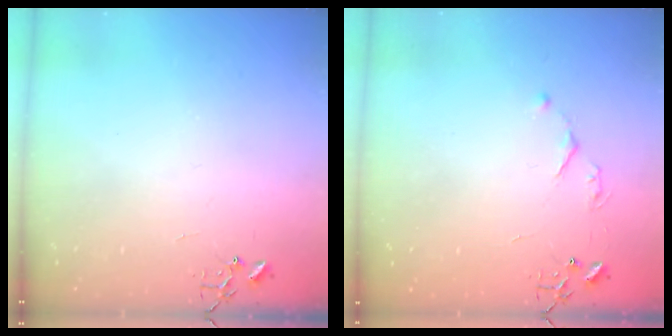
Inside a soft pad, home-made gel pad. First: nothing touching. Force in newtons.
{"total": 4.3, "press": 4.3, "slide": 0.7}